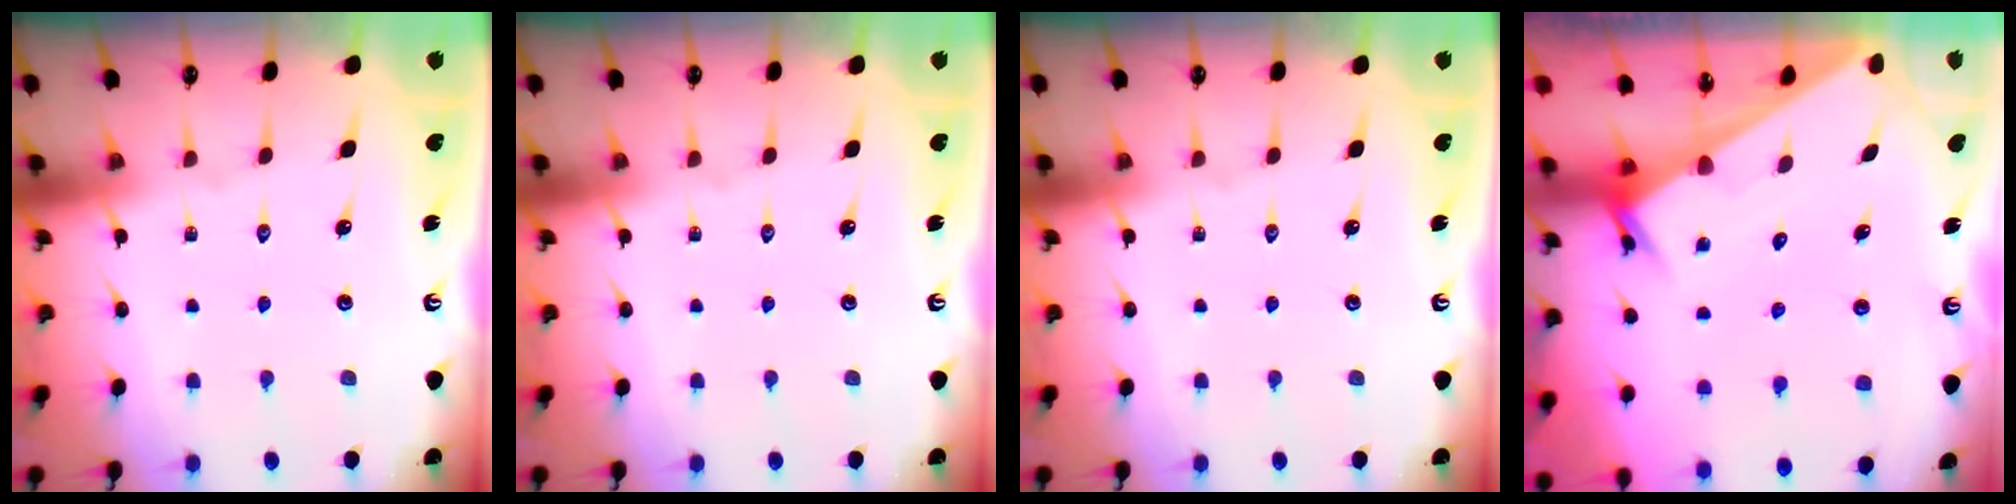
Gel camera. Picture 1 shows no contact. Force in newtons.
{"total": 0.0}
{"total": 0.0}
{"total": 2.4, "press": 2.4, "slide": 0.1}